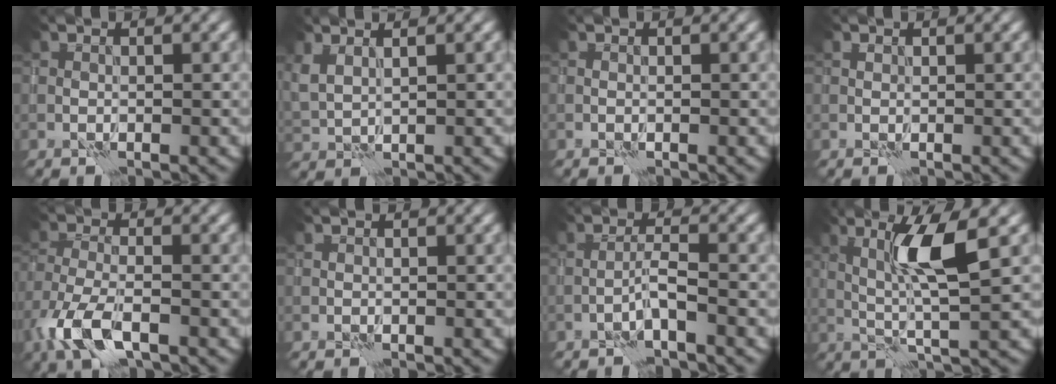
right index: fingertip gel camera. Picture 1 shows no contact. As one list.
[{"total": 2.1, "force": [1.5, 1.0, 1.0], "torque": [-0.028, 0.001, 0.039]}, {"total": 0.0}, {"total": 0.5, "force": [0.1, 0.5, 0.1], "torque": [0.001, 0.001, 0.002]}, {"total": 6.1, "force": [-3.6, 2.7, 4.1], "torque": [-0.088, -0.006, -0.079]}, {"total": 0.0}, {"total": 1.7, "force": [-1.1, -0.1, 1.3], "torque": [-0.021, 0.013, -0.026]}, {"total": 4.8, "force": [1.5, 0.2, 4.5], "torque": [-0.089, 0.003, 0.034]}]